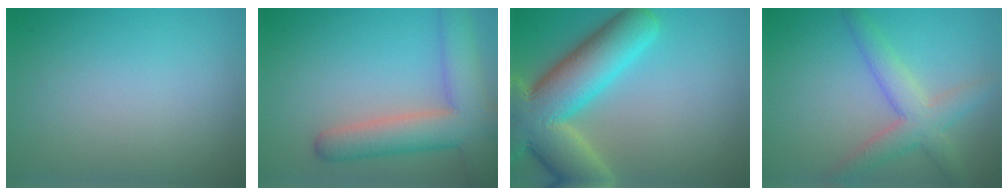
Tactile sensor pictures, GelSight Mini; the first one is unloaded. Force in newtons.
{"total": 7.4, "press": 7.4, "slide": 0.5}
{"total": 12.0, "press": 12.0, "slide": 0.9}
{"total": 4.4, "press": 4.3, "slide": 0.3}